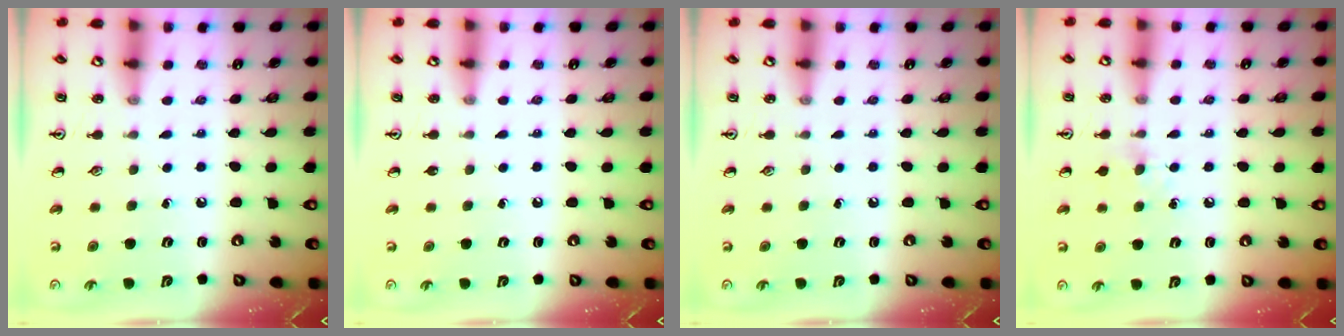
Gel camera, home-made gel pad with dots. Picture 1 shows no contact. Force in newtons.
{"total": 0.0}
{"total": 0.0}
{"total": 5.6, "press": 5.5, "slide": 0.9}